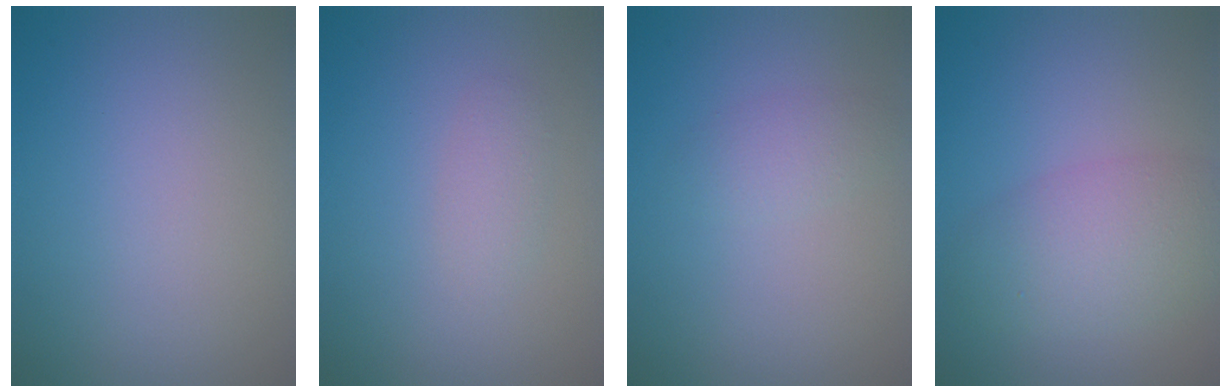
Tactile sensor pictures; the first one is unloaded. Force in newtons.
{"total": 1.4, "press": 1.4, "slide": 0.1}
{"total": 1.5, "press": 1.5, "slide": 0.1}
{"total": 4.7, "press": 4.7, "slide": 0.1}